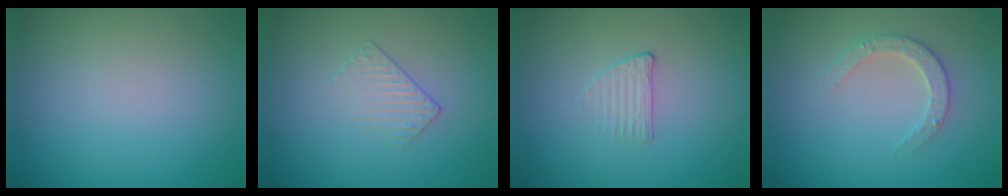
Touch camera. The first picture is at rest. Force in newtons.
{"total": 1.3, "press": 0.6, "slide": 1.1}
{"total": 1.2, "press": 0.6, "slide": 1.0}
{"total": 2.4, "press": 2.3, "slide": 0.5}